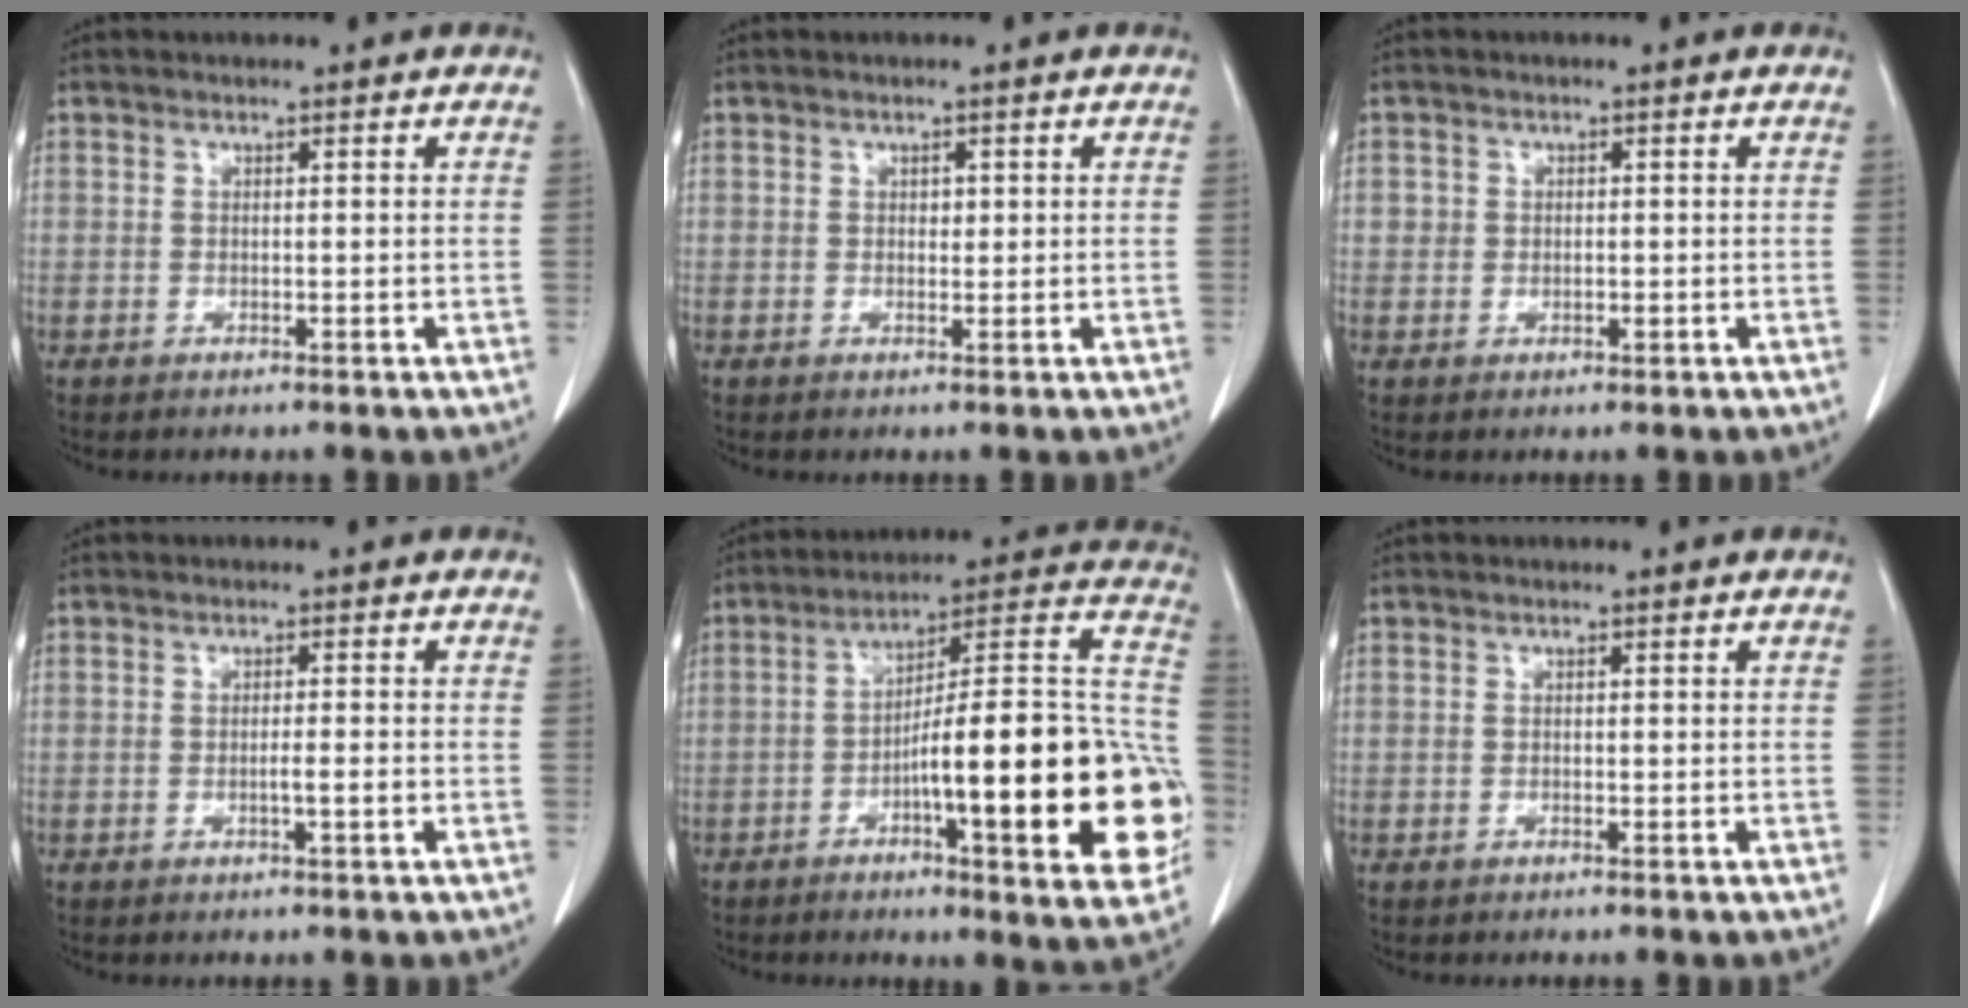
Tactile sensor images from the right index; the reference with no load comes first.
{"total": 0.9, "force": [0.3, 0.6, 0.6], "torque": [-0.006, 0.000, 0.004]}
{"total": 1.8, "force": [0.1, 1.7, 0.5], "torque": [-0.004, 0.004, 0.005]}
{"total": 1.6, "force": [-0.4, 0.0, 1.5], "torque": [-0.026, 0.000, -0.006]}
{"total": 25.9, "force": [-6.1, 3.9, 24.9], "torque": [-0.271, 0.021, -0.081]}
{"total": 0.0}